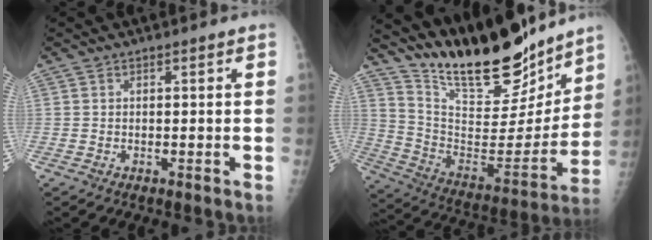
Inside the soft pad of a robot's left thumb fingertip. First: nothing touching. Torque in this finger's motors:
{"motor_torque": [0.69, 0.39, 0.86, -1.91, 0.09]}